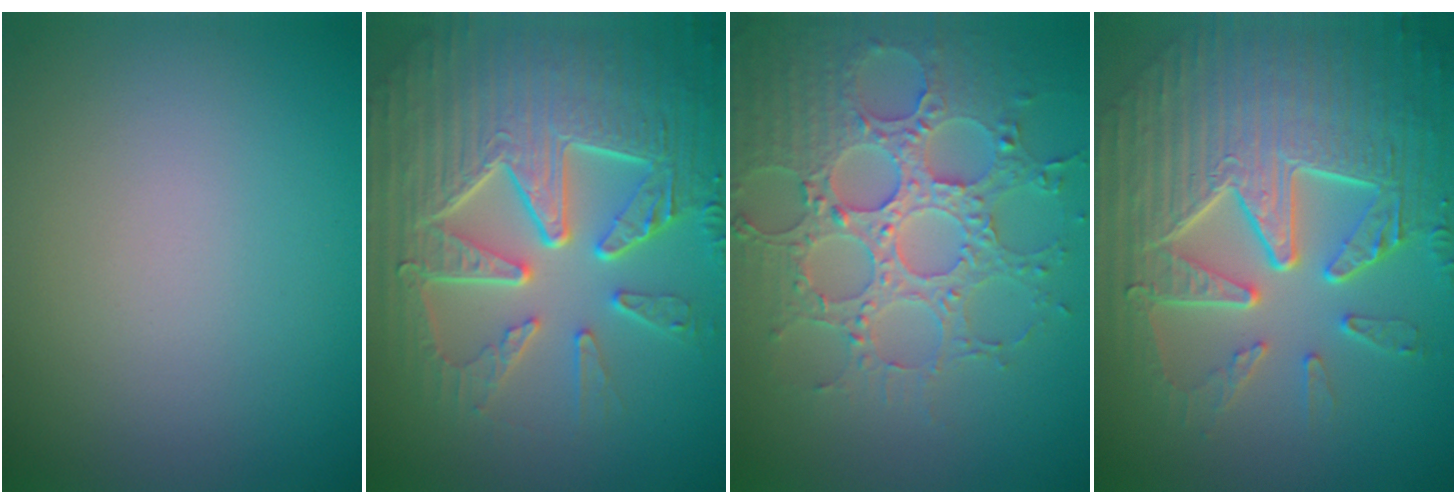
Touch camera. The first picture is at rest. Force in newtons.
{"total": 10.0, "press": 6.7, "slide": 7.4}
{"total": 6.5, "press": 5.5, "slide": 3.4}
{"total": 9.8, "press": 6.6, "slide": 7.2}